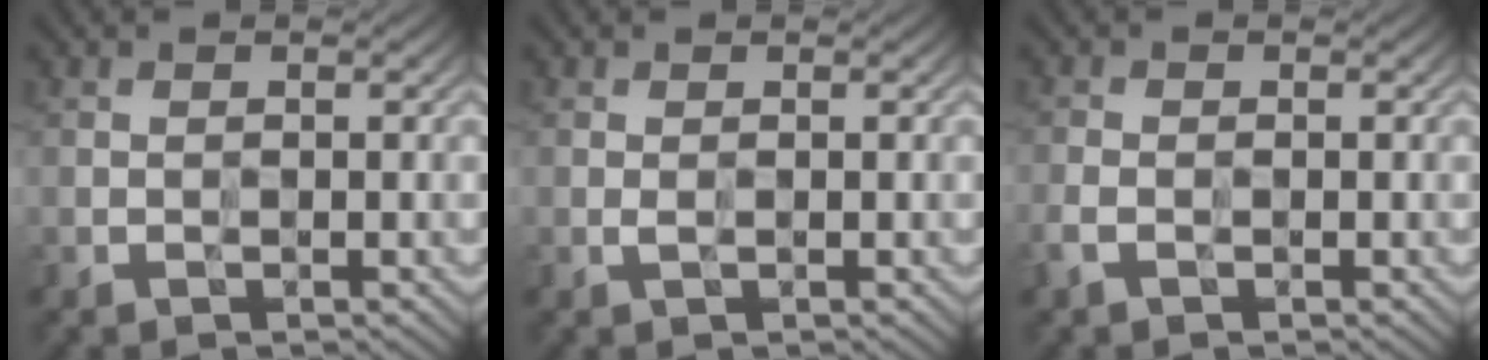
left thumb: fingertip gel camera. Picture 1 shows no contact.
{"total": 0.0}
{"total": 3.5, "force": [-1.8, 2.1, 2.2], "torque": [-0.046, -0.006, -0.037]}